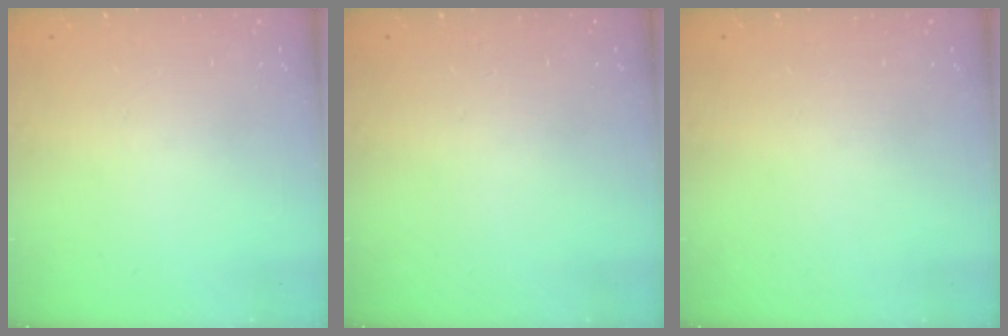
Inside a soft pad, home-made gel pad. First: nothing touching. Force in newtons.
{"total": 0.0}
{"total": 0.0}